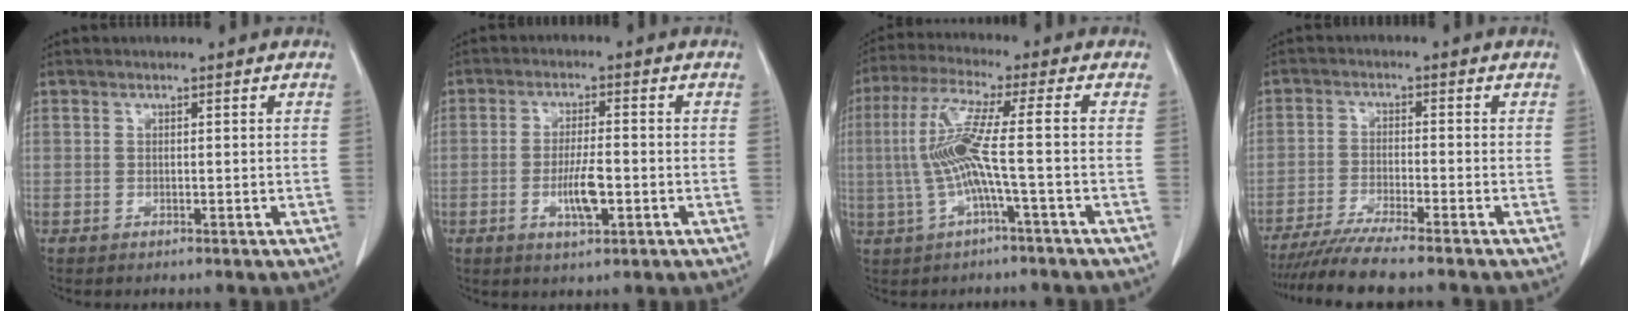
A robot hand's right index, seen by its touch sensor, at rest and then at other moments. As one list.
[{"total": 5.6, "force": [-1.6, 1.2, 5.2], "torque": [-0.098, -0.005, -0.026]}, {"total": 9.3, "force": [-1.1, -0.6, 9.2], "torque": [-0.199, 0.017, -0.023]}, {"total": 8.0, "force": [-6.9, -0.9, 4.0], "torque": [-0.057, -0.026, -0.115]}]